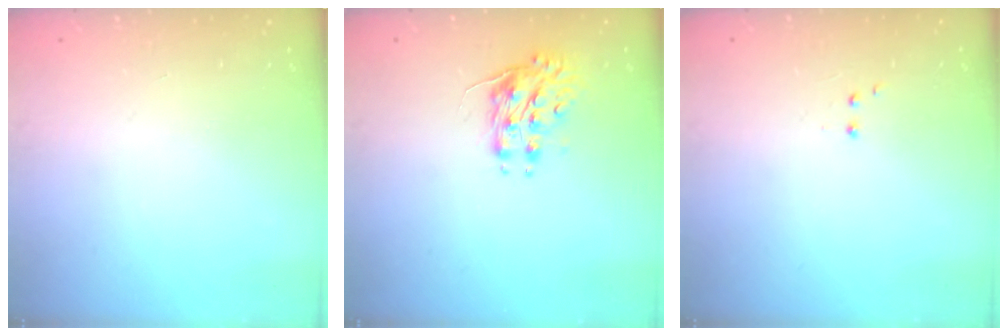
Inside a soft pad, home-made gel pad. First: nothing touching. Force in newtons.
{"total": 8.4, "press": 8.4, "slide": 0.3}
{"total": 1.9, "press": 1.8, "slide": 0.5}